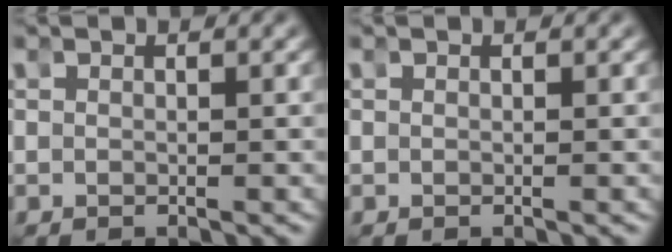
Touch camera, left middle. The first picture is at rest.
{"total": 0.0}